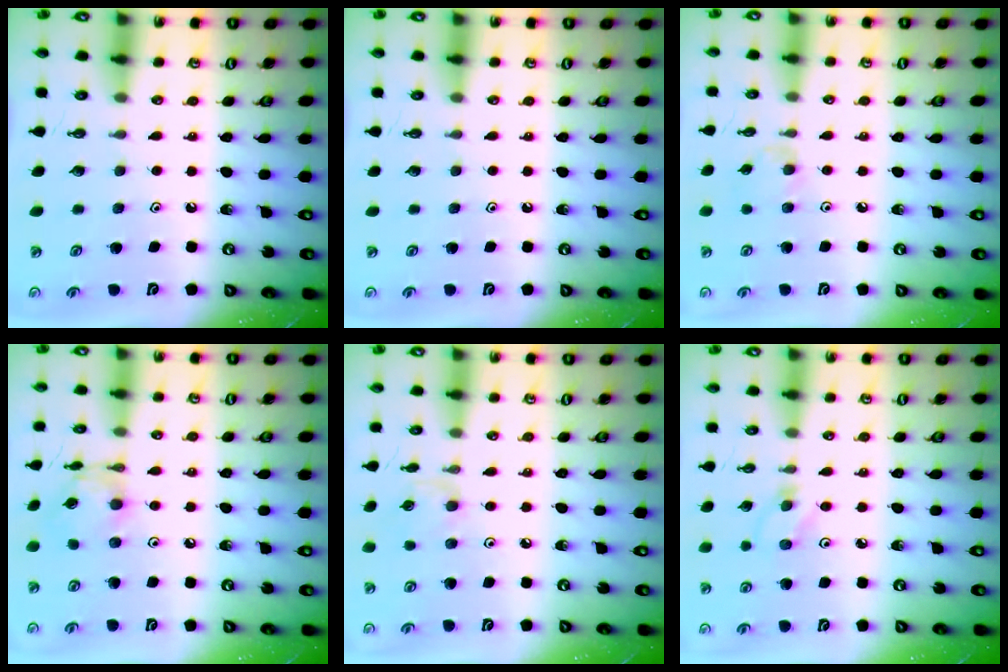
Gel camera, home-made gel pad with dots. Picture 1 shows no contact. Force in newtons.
{"total": 0.0}
{"total": 4.5, "press": 4.4, "slide": 0.6}
{"total": 7.0, "press": 6.9, "slide": 0.3}
{"total": 2.7, "press": 2.7, "slide": 0.4}
{"total": 4.1, "press": 4.1, "slide": 0.5}